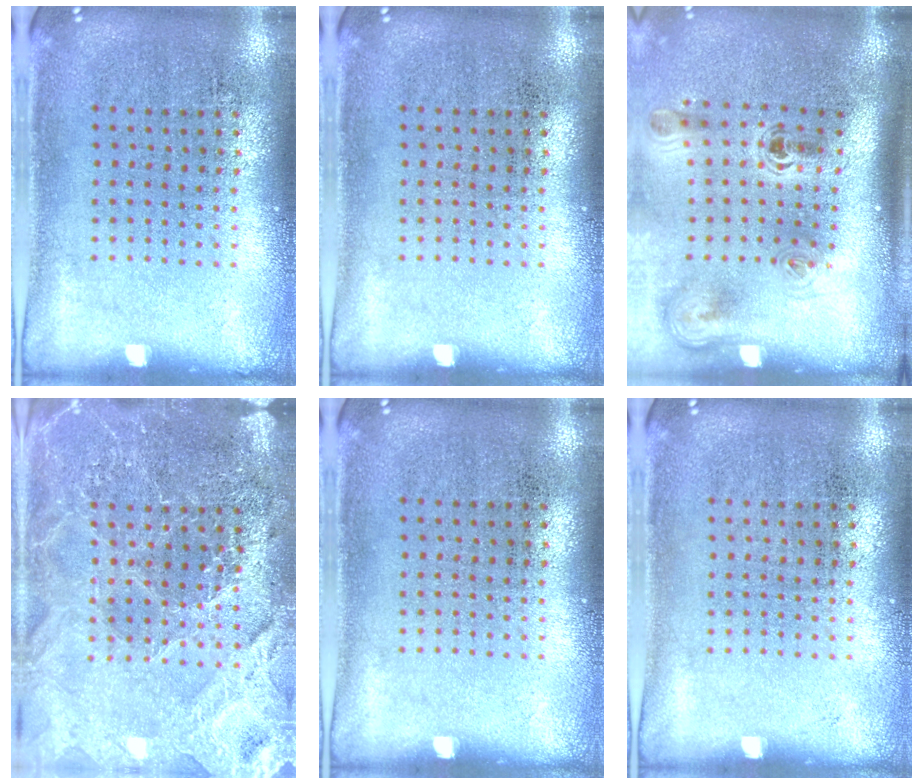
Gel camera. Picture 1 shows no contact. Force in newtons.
{"total": 0.0}
{"total": 2.4, "press": 1.6, "slide": 1.8}
{"total": 4.0, "press": 3.8, "slide": 1.3}
{"total": 0.0}
{"total": 0.0}